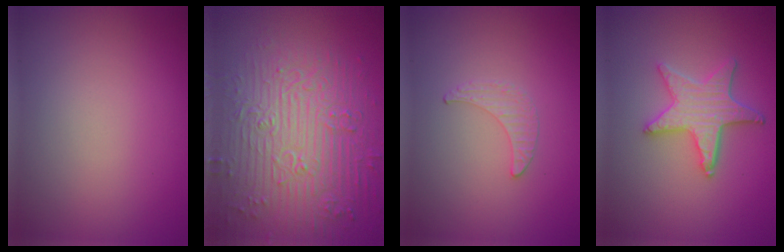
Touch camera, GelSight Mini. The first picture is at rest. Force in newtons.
{"total": 9.5, "press": 7.0, "slide": 6.4}
{"total": 0.5, "press": 0.5, "slide": 0.2}
{"total": 4.2, "press": 3.8, "slide": 1.7}